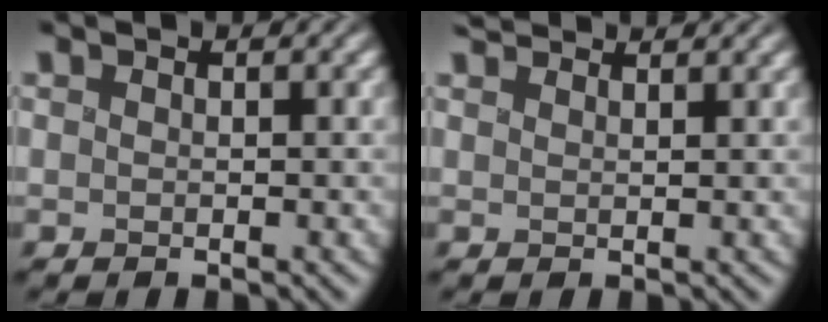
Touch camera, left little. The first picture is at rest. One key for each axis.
{"total": 2.8, "fx": 2.7, "fy": 0.3, "fz": 0.8, "tx": -0.015, "ty": 0.011, "tz": 0.039}